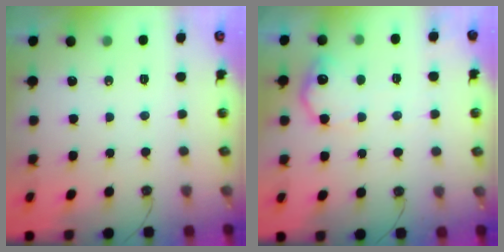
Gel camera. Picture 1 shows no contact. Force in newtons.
{"total": 11.2, "press": 11.2, "slide": 0.4}